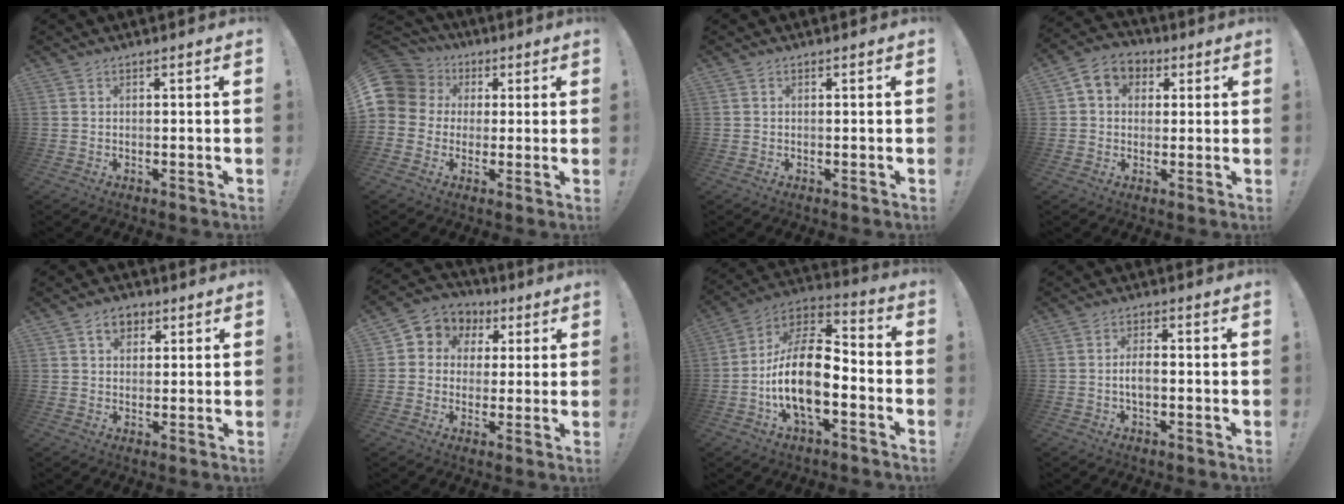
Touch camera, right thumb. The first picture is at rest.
{"total": 8.8, "force": [1.1, 8.2, 3.0], "torque": [-0.068, 0.001, 0.024]}
{"total": 0.0}
{"total": 7.3, "force": [1.7, 6.1, 3.6], "torque": [-0.058, 0.006, 0.038]}
{"total": 5.4, "force": [2.5, 3.9, 2.6], "torque": [-0.036, 0.001, 0.045]}
{"total": 6.6, "force": [1.0, 6.3, 1.7], "torque": [-0.020, -0.005, 0.023]}
{"total": 18.5, "force": [-4.8, 8.9, 15.5], "torque": [-0.302, 0.018, -0.080]}
{"total": 4.0, "force": [-1.1, 1.3, 3.6], "torque": [-0.081, 0.003, -0.023]}